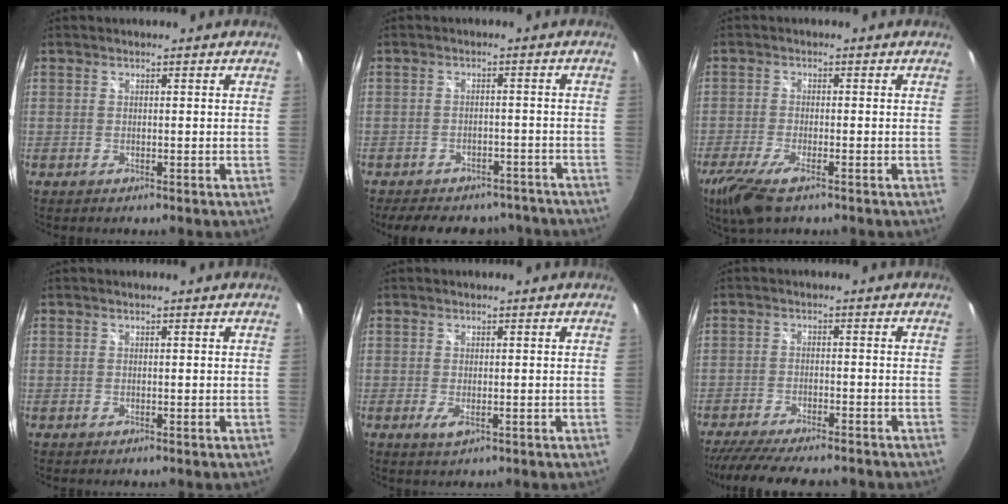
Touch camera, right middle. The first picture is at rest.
{"total": 15.3, "force": [-12.6, 6.5, 5.6], "torque": [-0.122, 0.009, -0.153]}
{"total": 8.4, "force": [-5.4, 2.3, 5.9], "torque": [-0.146, -0.031, -0.105]}
{"total": 0.0}
{"total": 1.9, "force": [-0.6, 0.6, 1.8], "torque": [-0.033, -0.004, -0.006]}
{"total": 14.7, "force": [-12.6, 2.6, 7.1], "torque": [-0.146, -0.029, -0.193]}